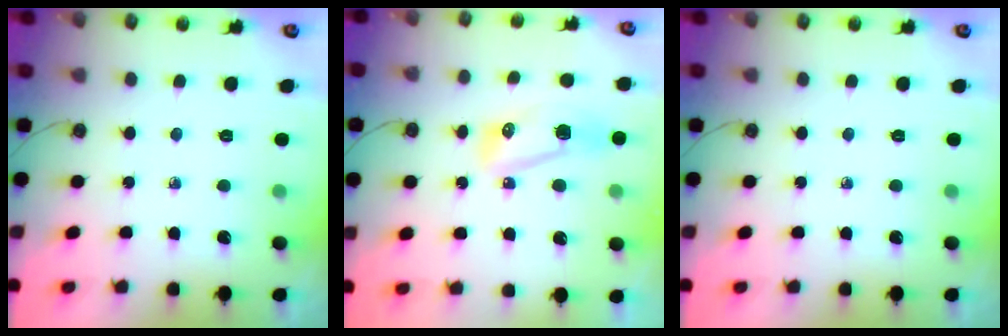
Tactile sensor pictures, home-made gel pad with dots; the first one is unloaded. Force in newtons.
{"total": 8.6, "press": 8.4, "slide": 1.9}
{"total": 0.0}